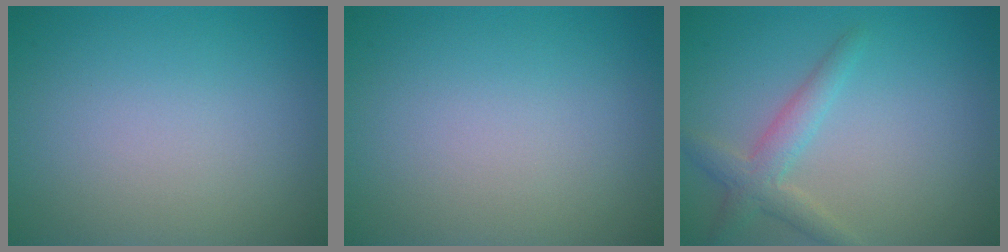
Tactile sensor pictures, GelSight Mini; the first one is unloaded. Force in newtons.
{"total": 0.0}
{"total": 2.8, "press": 2.8, "slide": 0.1}